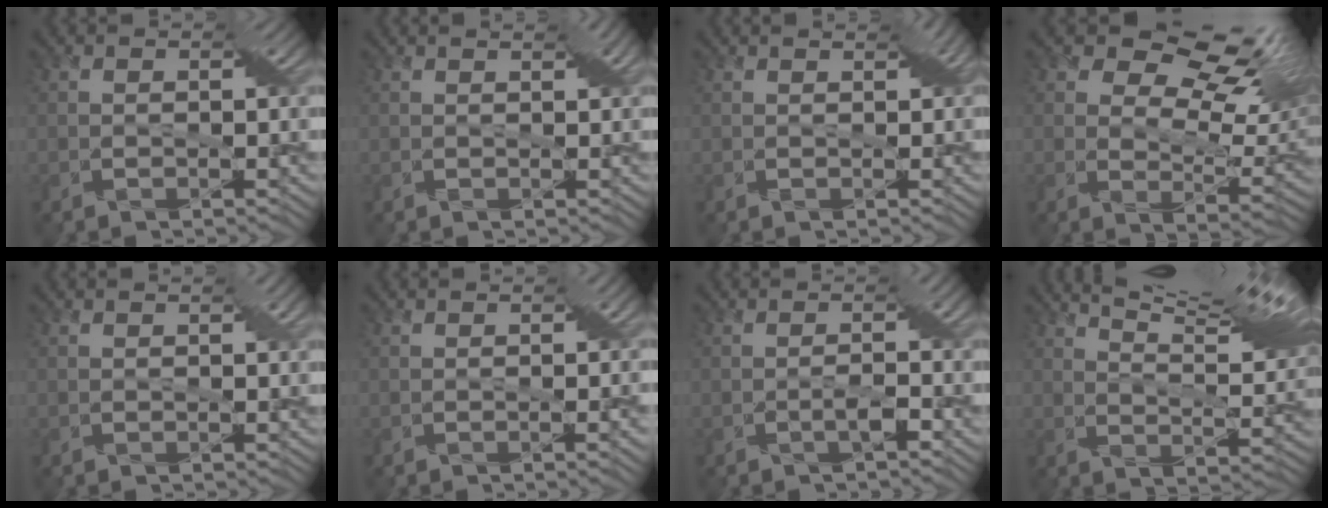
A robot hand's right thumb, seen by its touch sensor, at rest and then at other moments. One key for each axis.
{"total": 0.9, "fx": 0.9, "fy": -0.3, "fz": 0.3, "tx": -0.016, "ty": -0.002, "tz": 0.019}
{"total": 1.0, "fx": 0.7, "fy": 0.2, "fz": 0.6, "tx": -0.017, "ty": -0.002, "tz": 0.017}
{"total": 12.8, "fx": 8.0, "fy": 5.9, "fz": 8.1, "tx": -0.145, "ty": 0.009, "tz": 0.116}
{"total": 0.7, "fx": 0.2, "fy": -0.5, "fz": -0.4, "tx": -0.007, "ty": -0.003, "tz": 0.008}
{"total": 1.3, "fx": 0.0, "fy": 0.1, "fz": 1.3, "tx": -0.024, "ty": -0.010, "tz": 0.003}
{"total": 1.3, "fx": -0.7, "fy": -0.8, "fz": 0.7, "tx": -0.026, "ty": 0.000, "tz": -0.004}
{"total": 12.3, "fx": 10.2, "fy": 0.9, "fz": 6.8, "tx": -0.143, "ty": 0.006, "tz": 0.150}